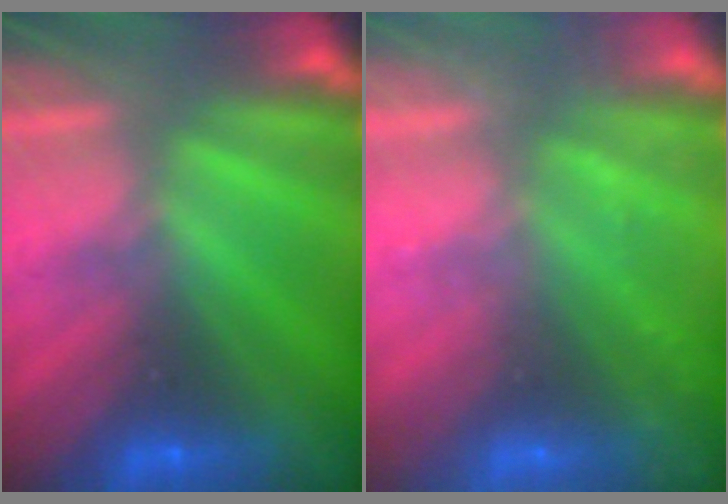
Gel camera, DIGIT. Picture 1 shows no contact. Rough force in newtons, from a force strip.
{"total": 2.2}